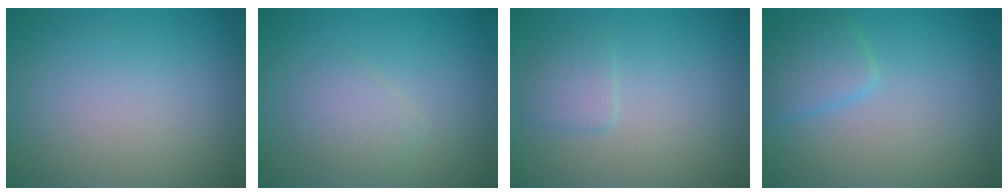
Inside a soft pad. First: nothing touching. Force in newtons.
{"total": 1.8, "press": 1.8, "slide": 0.1}
{"total": 1.4, "press": 1.4, "slide": 0.1}
{"total": 2.4, "press": 2.4, "slide": 0.0}